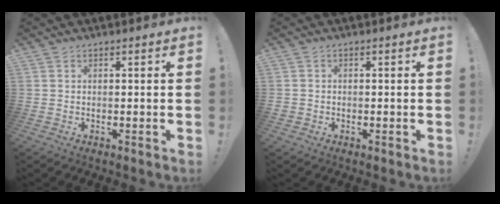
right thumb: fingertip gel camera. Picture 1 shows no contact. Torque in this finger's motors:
{"motor_torque": [0.02, 0.15, 0.07, -0.15, 0.00]}